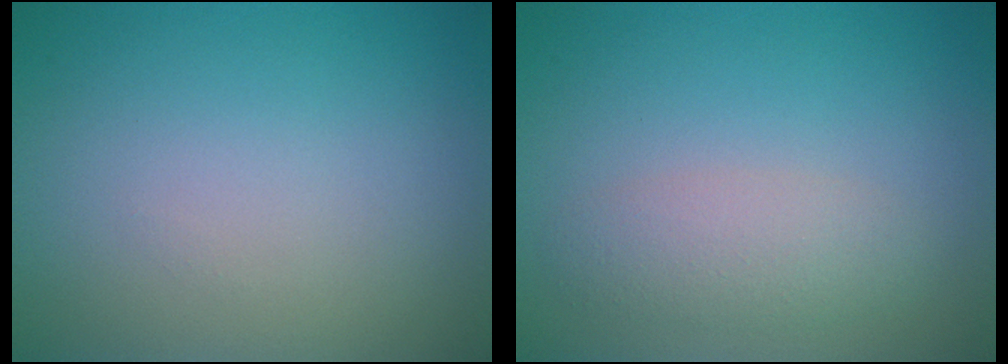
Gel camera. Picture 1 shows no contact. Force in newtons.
{"total": 2.4, "press": 2.4, "slide": 0.2}